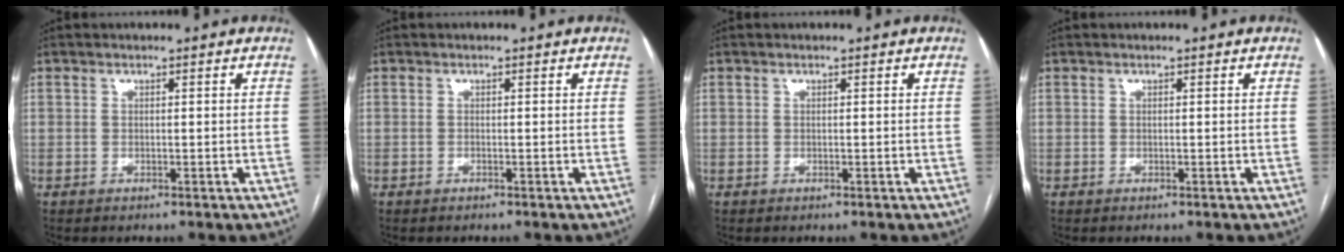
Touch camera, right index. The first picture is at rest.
{"total": 0.0}
{"total": 0.0}
{"total": 0.0}